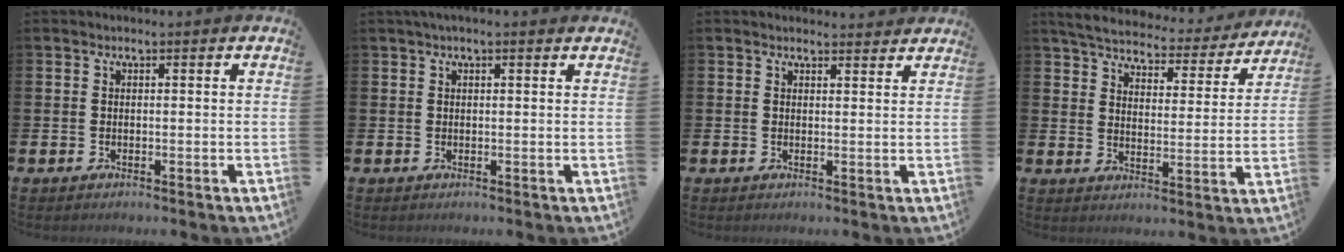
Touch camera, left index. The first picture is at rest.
{"total": 1.1, "force": [0.9, 0.0, 0.6], "torque": [-0.011, 0.001, 0.015]}
{"total": 1.6, "force": [1.6, 0.3, -0.1], "torque": [0.012, -0.009, 0.026]}
{"total": 5.4, "force": [5.1, 1.0, 1.4], "torque": [-0.057, -0.036, 0.085]}